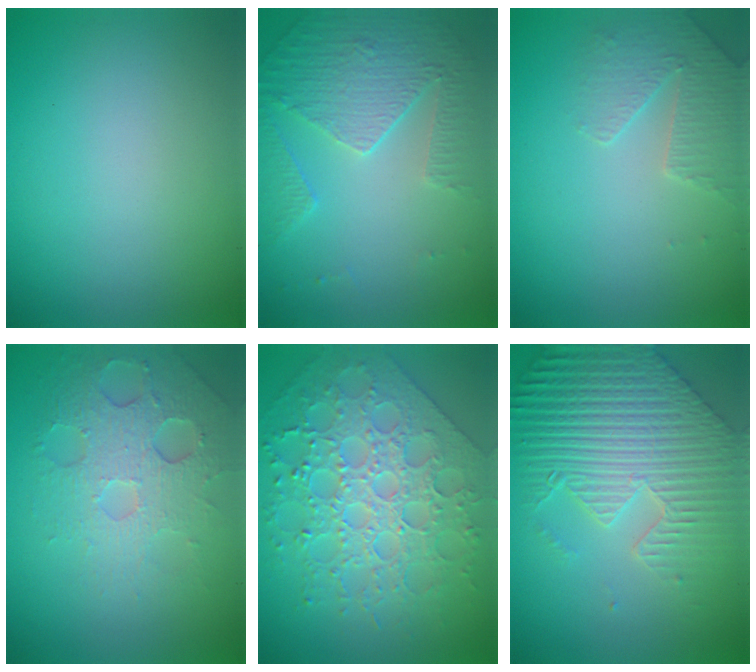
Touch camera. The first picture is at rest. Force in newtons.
{"total": 5.2, "press": 3.6, "slide": 3.7}
{"total": 2.8, "press": 2.7, "slide": 0.7}
{"total": 4.5, "press": 3.8, "slide": 2.3}
{"total": 6.5, "press": 5.8, "slide": 3.0}
{"total": 8.8, "press": 6.5, "slide": 6.0}